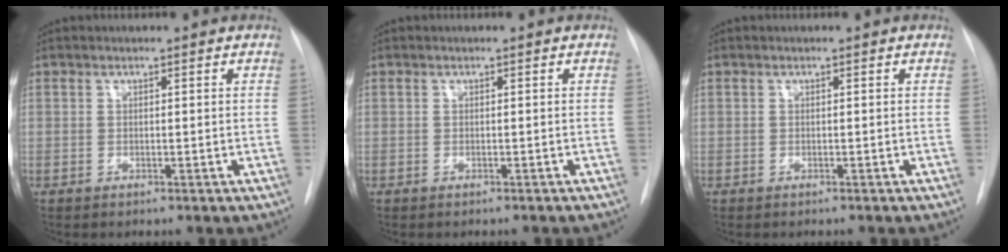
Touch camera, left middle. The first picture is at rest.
{"total": 1.2, "force": [-1.1, 0.2, 0.4], "torque": [-0.008, -0.001, -0.014]}
{"total": 0.6, "force": [-0.5, 0.1, 0.3], "torque": [0.000, 0.000, -0.008]}